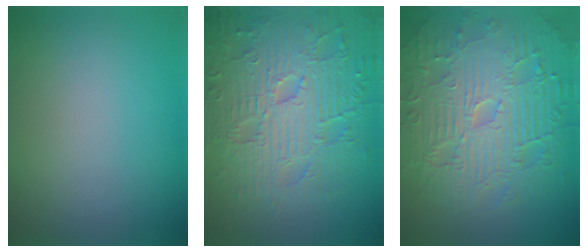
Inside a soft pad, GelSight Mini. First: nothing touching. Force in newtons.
{"total": 9.4, "press": 6.8, "slide": 6.5}
{"total": 11.6, "press": 7.5, "slide": 8.8}